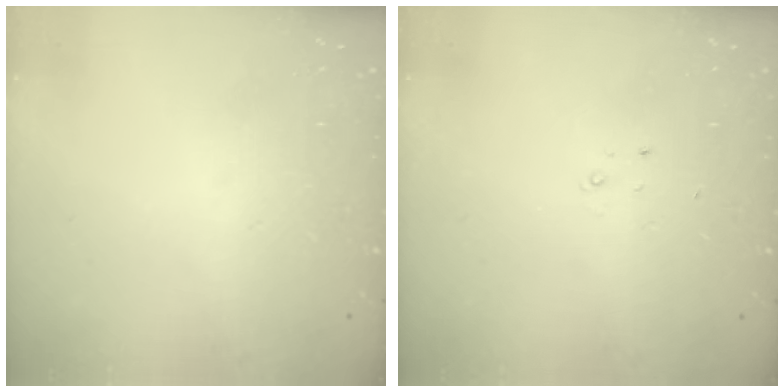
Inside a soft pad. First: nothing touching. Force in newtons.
{"total": 1.5, "press": 1.5, "slide": 0.2}